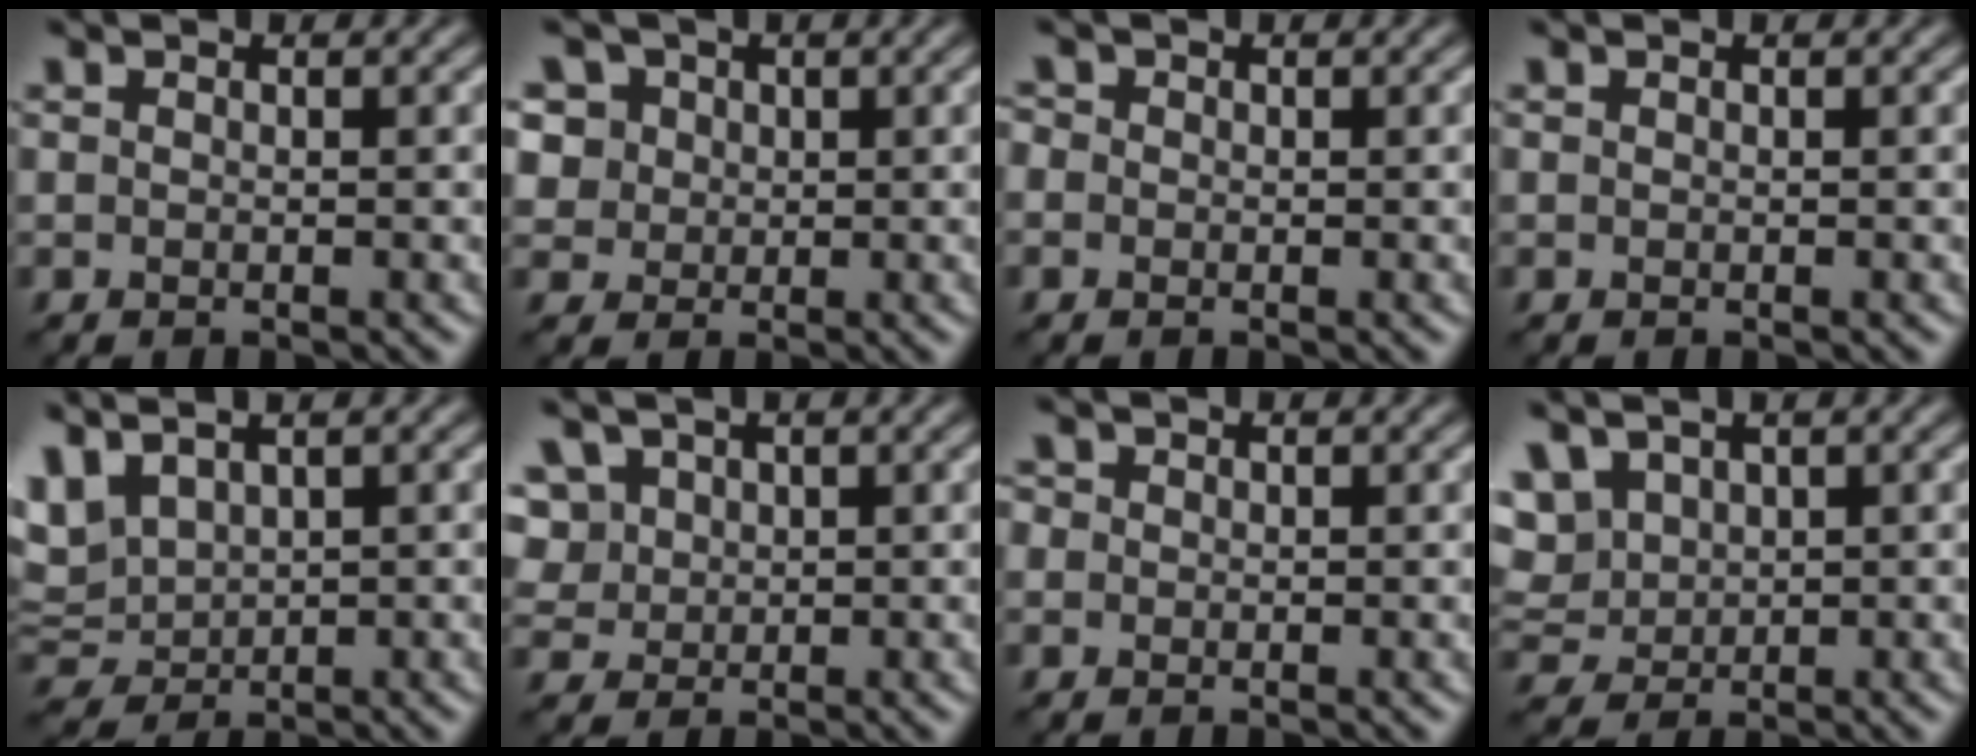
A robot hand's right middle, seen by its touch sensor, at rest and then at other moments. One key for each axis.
{"total": 8.1, "fx": 4.2, "fy": 6.0, "fz": 3.4, "tx": -0.071, "ty": 0.029, "tz": 0.053}
{"total": 2.8, "fx": 1.0, "fy": 2.3, "fz": 1.2, "tx": -0.011, "ty": 0.030, "tz": -0.009}
{"total": 0.0}
{"total": 5.9, "fx": 2.3, "fy": 3.6, "fz": 4.1, "tx": -0.107, "ty": 0.019, "tz": 0.055}
{"total": 5.9, "fx": 2.6, "fy": 4.5, "fz": 2.8, "tx": -0.068, "ty": 0.026, "tz": 0.037}
{"total": 3.3, "fx": 1.4, "fy": 2.6, "fz": 1.5, "tx": -0.019, "ty": 0.029, "tz": -0.002}
{"total": 7.0, "fx": 3.3, "fy": 4.7, "fz": 4.0, "tx": -0.097, "ty": 0.025, "tz": 0.060}